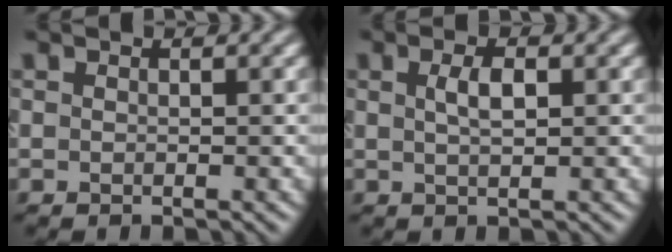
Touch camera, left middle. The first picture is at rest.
{"total": 1.9, "force": [0.7, 0.5, 1.7], "torque": [-0.039, 0.006, 0.012]}